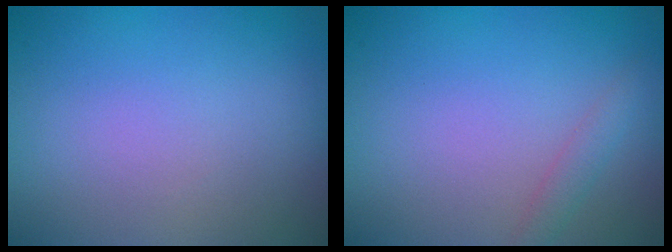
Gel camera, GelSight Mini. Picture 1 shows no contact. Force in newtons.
{"total": 1.3, "press": 1.3, "slide": 0.0}